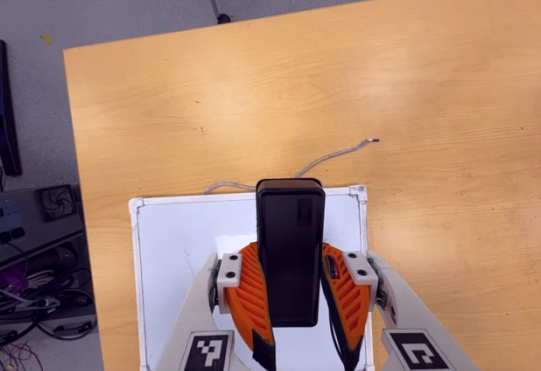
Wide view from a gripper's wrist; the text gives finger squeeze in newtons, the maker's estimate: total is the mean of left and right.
{"total": 10.0, "left": 8.5, "right": 11.5}